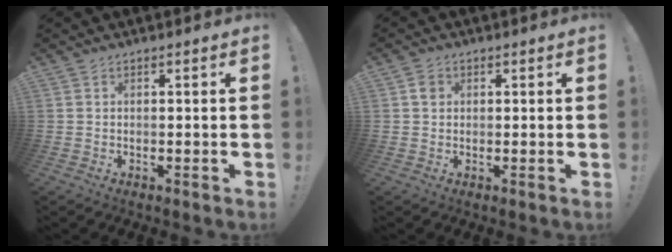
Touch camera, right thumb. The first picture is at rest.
{"total": 1.9, "force": [0.6, 1.7, 0.8], "torque": [-0.001, -0.004, 0.008]}